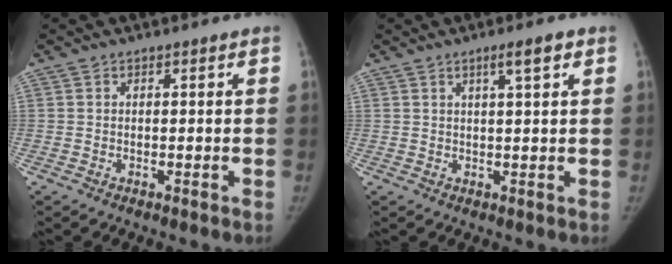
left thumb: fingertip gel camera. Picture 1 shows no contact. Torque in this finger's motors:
{"motor_torque": [-0.12, -0.05, 0.16, 0.32, -0.02]}